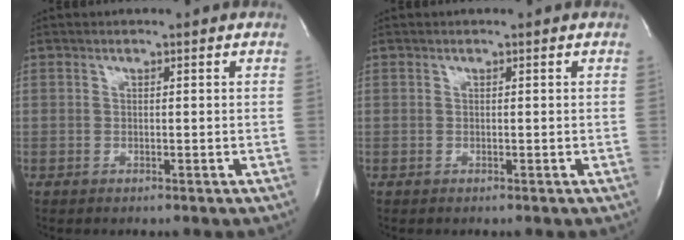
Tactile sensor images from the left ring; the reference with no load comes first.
{"total": 0.0}